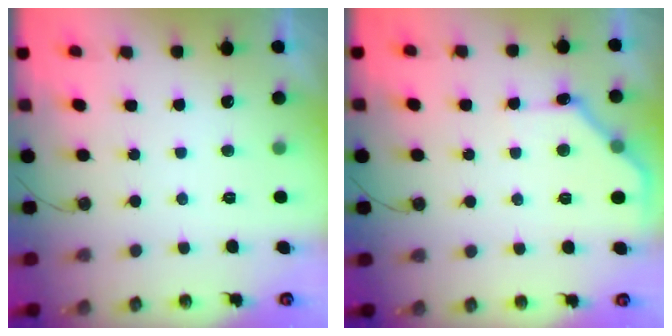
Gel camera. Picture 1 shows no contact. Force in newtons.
{"total": 9.5, "press": 9.5, "slide": 0.5}